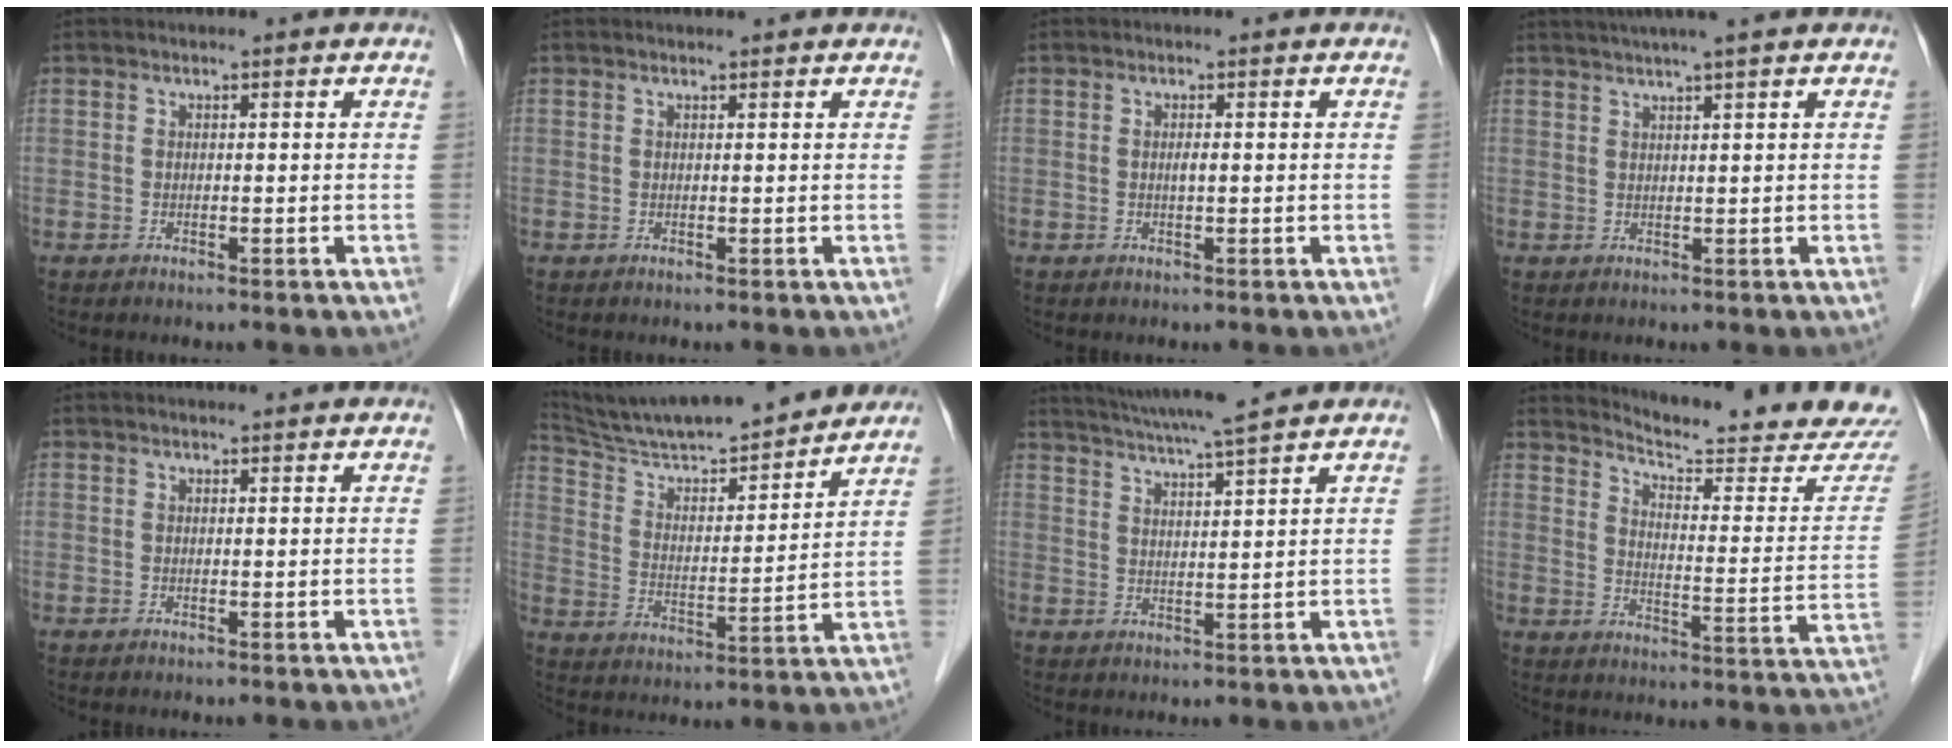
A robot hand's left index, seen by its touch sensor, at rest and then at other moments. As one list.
[{"total": 1.6, "force": [1.5, 0.0, 0.5], "torque": [-0.011, 0.009, 0.017]}, {"total": 0.8, "force": [-0.1, 0.1, 0.8], "torque": [-0.017, -0.003, -0.002]}, {"total": 5.8, "force": [4.7, -1.1, 3.2], "torque": [-0.048, 0.020, 0.071]}, {"total": 2.4, "force": [2.2, 0.1, 0.7], "torque": [-0.012, 0.012, 0.024]}, {"total": 21.2, "force": [19.2, 1.9, 8.8], "torque": [-0.149, 0.007, 0.297]}, {"total": 9.9, "force": [8.7, -1.1, 4.5], "torque": [-0.082, 0.014, 0.135]}, {"total": 18.6, "force": [18.1, -0.2, 4.1], "torque": [-0.063, -0.107, 0.222]}]